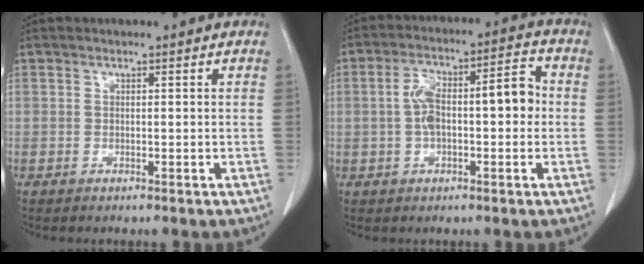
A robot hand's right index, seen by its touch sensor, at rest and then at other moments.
{"total": 11.2, "force": [-0.1, 3.9, 10.5], "torque": [-0.188, 0.045, 0.000]}